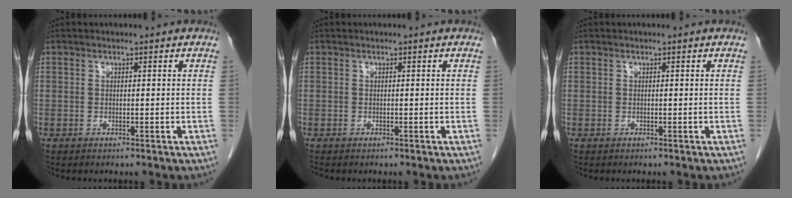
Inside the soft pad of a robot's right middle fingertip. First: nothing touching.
{"total": 0.0}
{"total": 0.0}